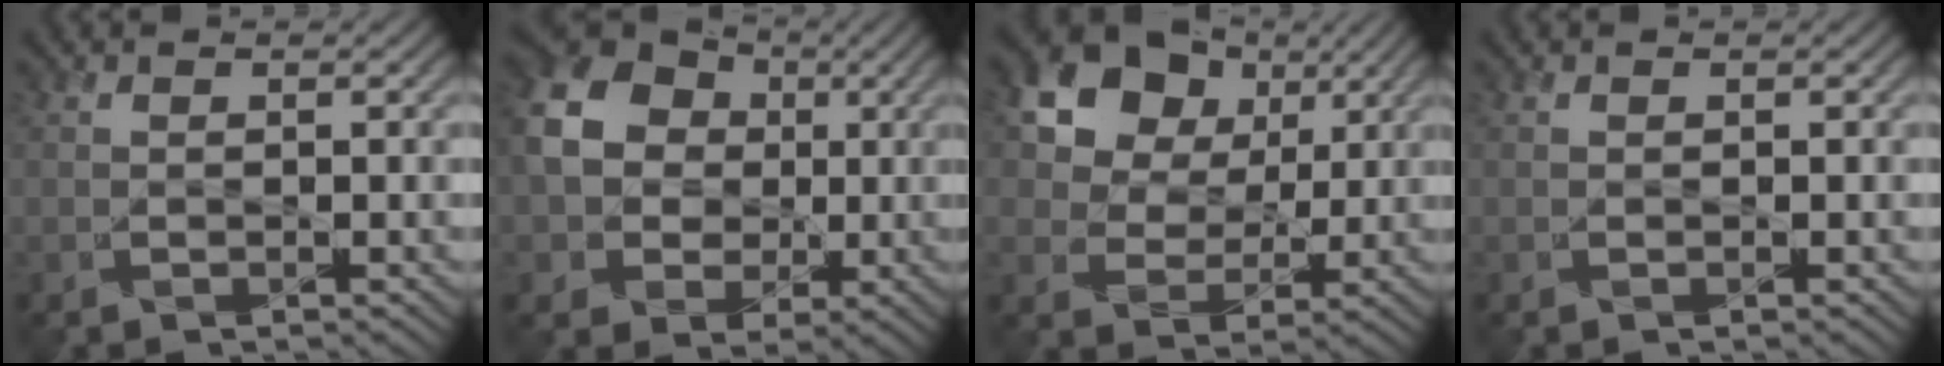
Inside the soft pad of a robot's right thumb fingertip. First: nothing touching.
{"total": 15.5, "force": [1.8, 13.5, 7.3], "torque": [-0.219, 0.014, 0.022]}
{"total": 15.0, "force": [7.3, 10.9, 7.2], "torque": [-0.191, 0.040, 0.160]}
{"total": 0.0}